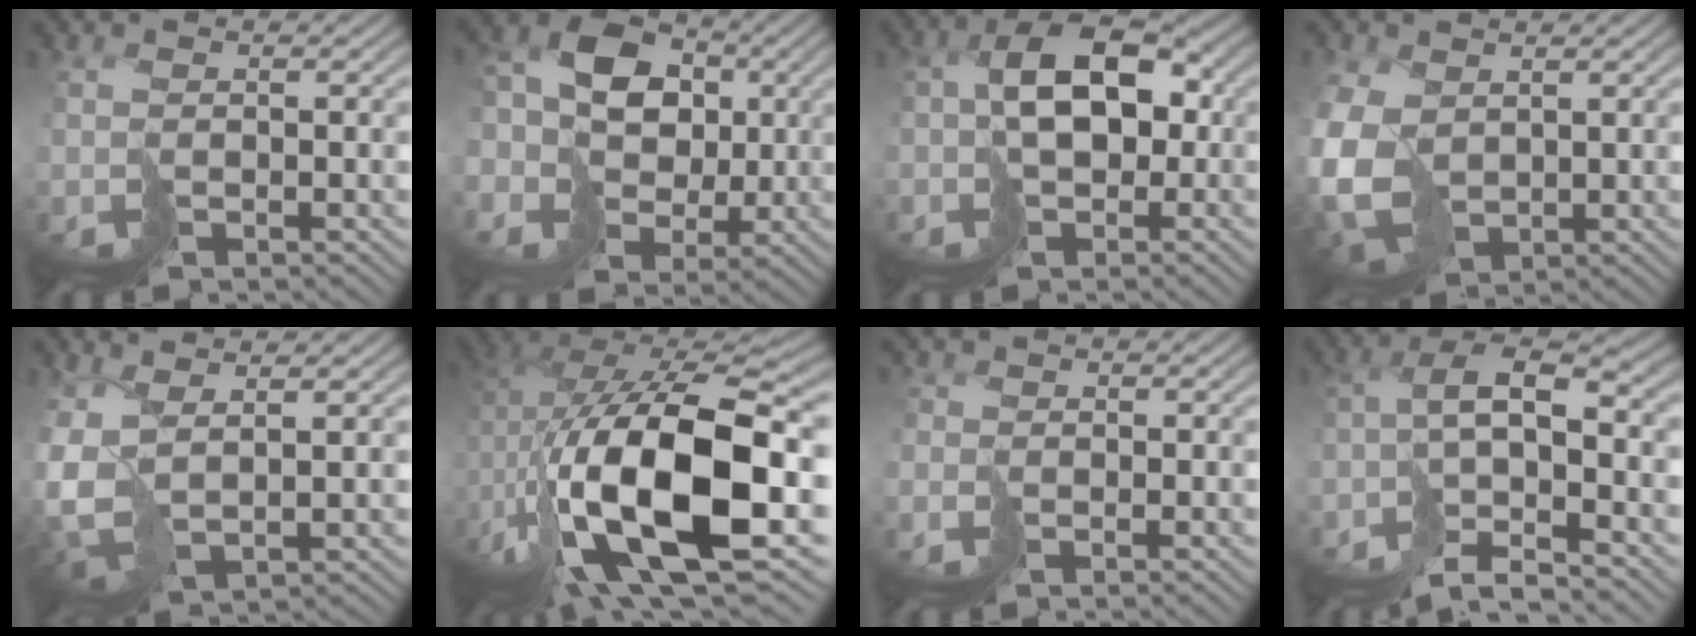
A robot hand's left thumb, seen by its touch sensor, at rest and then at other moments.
{"total": 10.9, "force": [0.7, 9.5, 5.3], "torque": [-0.140, 0.005, 0.005]}
{"total": 8.4, "force": [-0.6, 5.5, 6.3], "torque": [-0.114, 0.007, -0.016]}
{"total": 8.7, "force": [-0.3, 6.7, 5.6], "torque": [-0.180, -0.023, 0.003]}
{"total": 6.3, "force": [0.6, 3.7, 5.0], "torque": [-0.136, -0.015, 0.012]}
{"total": 18.9, "force": [-2.0, 10.3, 15.8], "torque": [-0.317, -0.039, -0.014]}
{"total": 1.6, "force": [-1.0, 1.1, 0.5], "torque": [-0.013, -0.001, -0.023]}
{"total": 9.5, "force": [-4.4, 3.1, 7.9], "torque": [-0.139, 0.001, -0.078]}